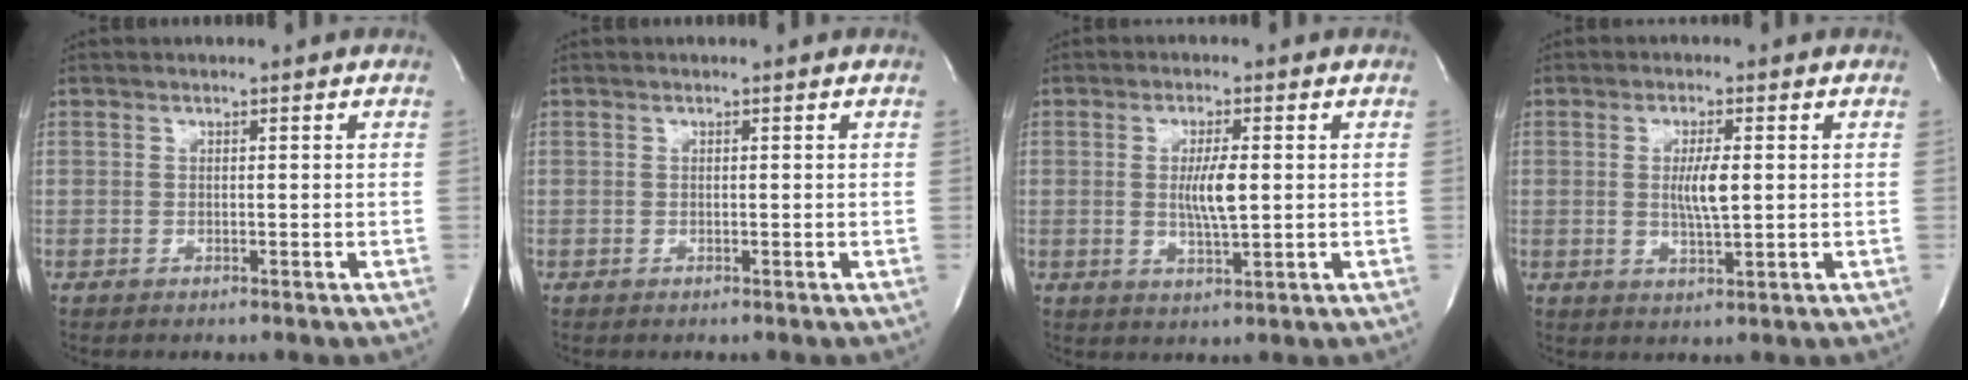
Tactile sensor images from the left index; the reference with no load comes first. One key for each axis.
{"total": 0.0}
{"total": 5.0, "fx": 0.2, "fy": 0.7, "fz": 4.9, "tx": -0.094, "ty": -0.007, "tz": 0.002}
{"total": 4.4, "fx": 0.3, "fy": 0.6, "fz": 4.3, "tx": -0.083, "ty": -0.007, "tz": 0.004}